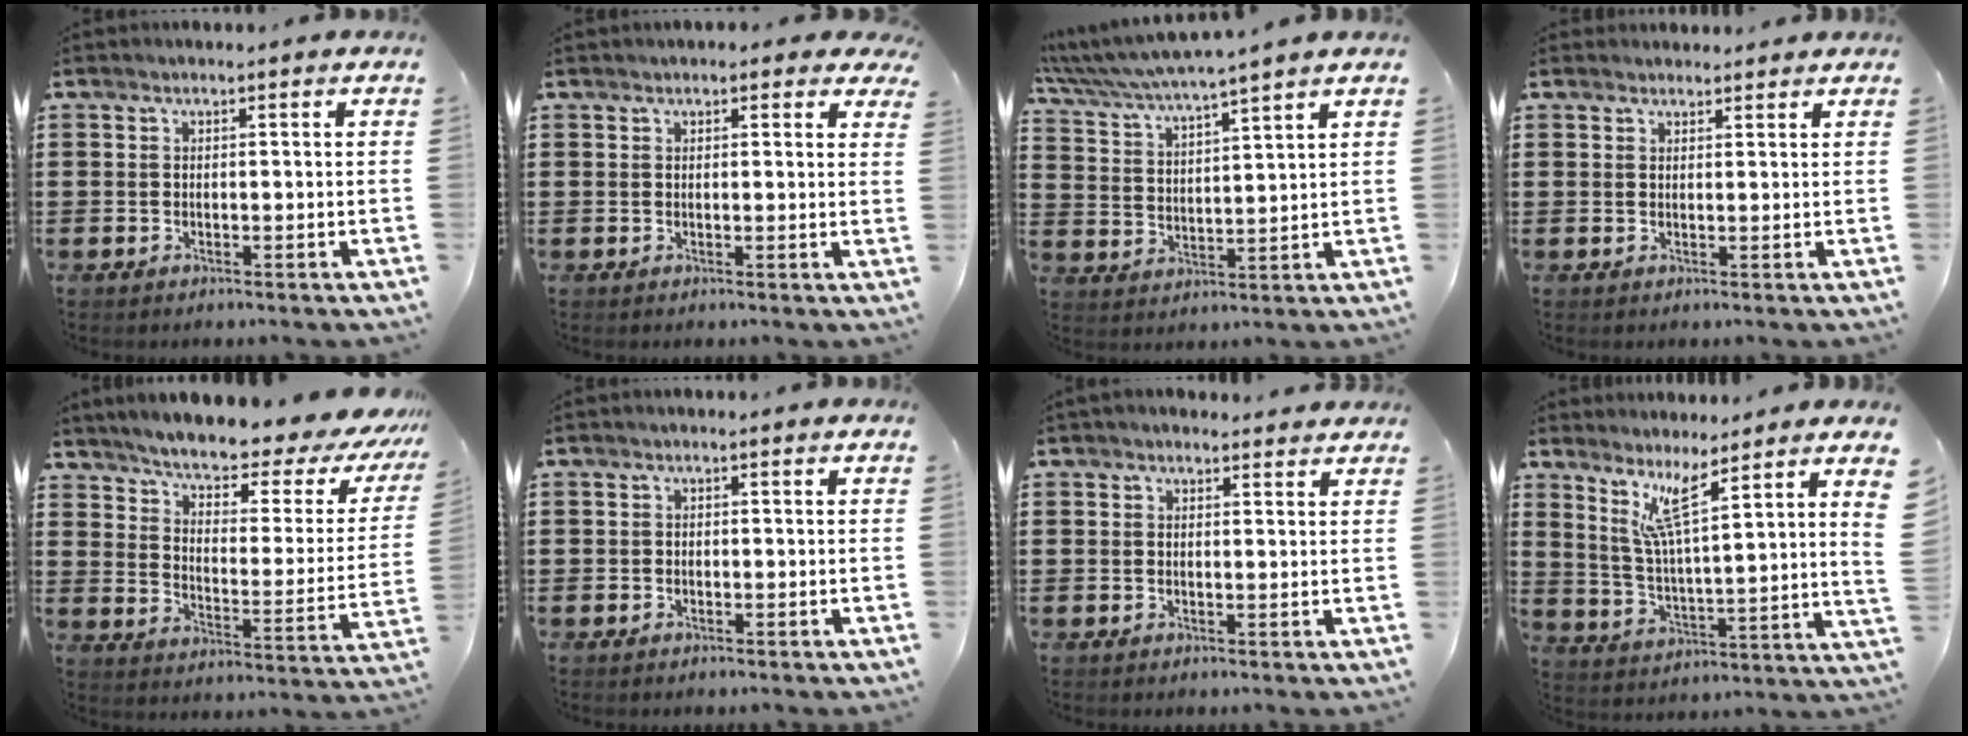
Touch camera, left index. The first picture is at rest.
{"total": 1.4, "force": [1.1, 0.7, 0.5], "torque": [-0.007, 0.003, 0.018]}
{"total": 4.3, "force": [4.0, -0.8, 1.6], "torque": [-0.050, -0.030, 0.062]}
{"total": 1.4, "force": [1.4, 0.3, 0.0], "torque": [-0.003, 0.002, 0.027]}
{"total": 5.2, "force": [4.6, 0.6, 2.4], "torque": [-0.063, -0.043, 0.070]}
{"total": 0.7, "force": [-0.4, 0.6, 0.2], "torque": [-0.005, 0.001, -0.008]}
{"total": 1.5, "force": [1.4, 0.4, 0.3], "torque": [-0.009, 0.005, 0.028]}
{"total": 8.0, "force": [6.1, -0.5, 5.1], "torque": [-0.115, -0.036, 0.101]}